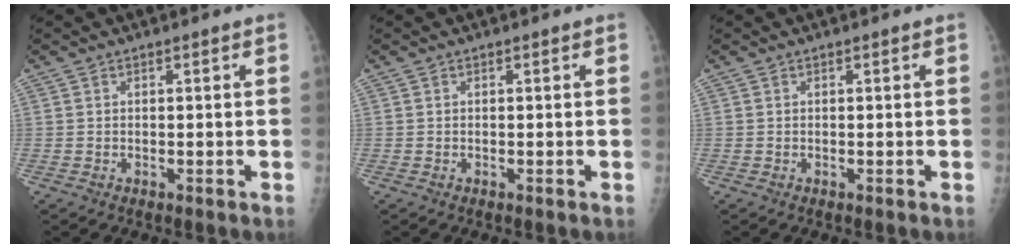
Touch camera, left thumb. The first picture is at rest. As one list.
[{"total": 0.0}, {"total": 0.0}]